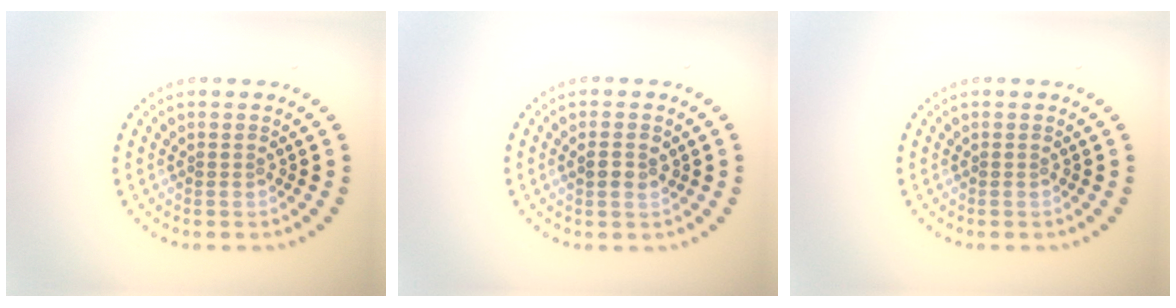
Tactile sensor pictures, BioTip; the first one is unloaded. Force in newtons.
{"total": 1.8, "press": 1.8, "slide": 0.4}
{"total": 0.0}